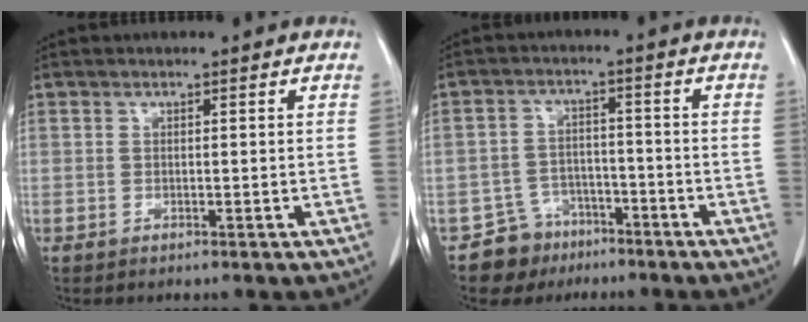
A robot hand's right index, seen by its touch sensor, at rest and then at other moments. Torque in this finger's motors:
{"motor_torque": [-0.30, -0.19, -0.48, -0.21]}